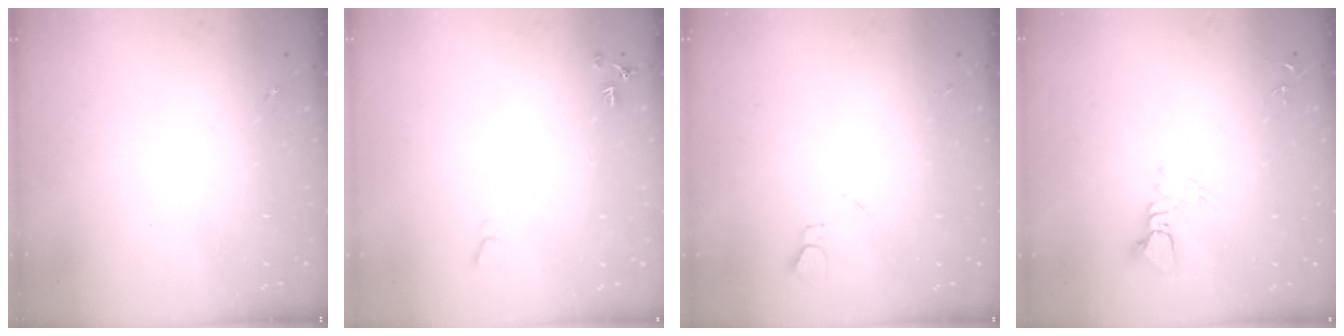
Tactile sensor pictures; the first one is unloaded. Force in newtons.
{"total": 6.1, "press": 6.0, "slide": 1.0}
{"total": 2.7, "press": 2.6, "slide": 0.3}
{"total": 5.0, "press": 5.0, "slide": 0.2}